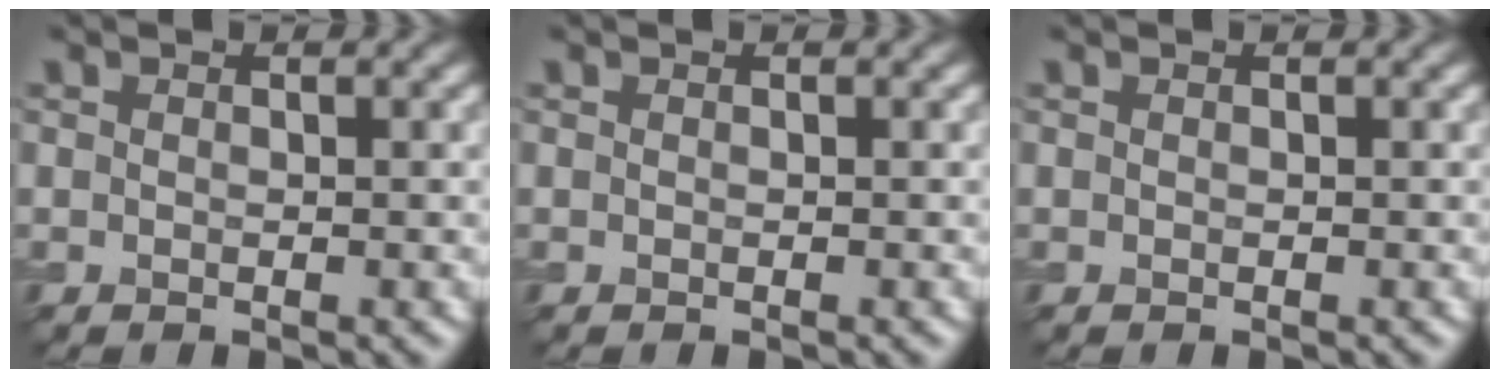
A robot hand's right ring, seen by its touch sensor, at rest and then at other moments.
{"total": 0.0}
{"total": 0.0}